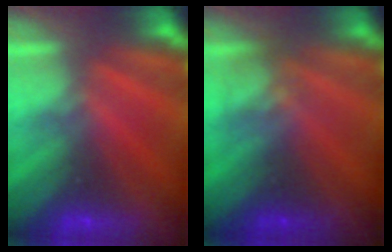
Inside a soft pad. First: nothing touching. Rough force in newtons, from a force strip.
{"total": 2.4}